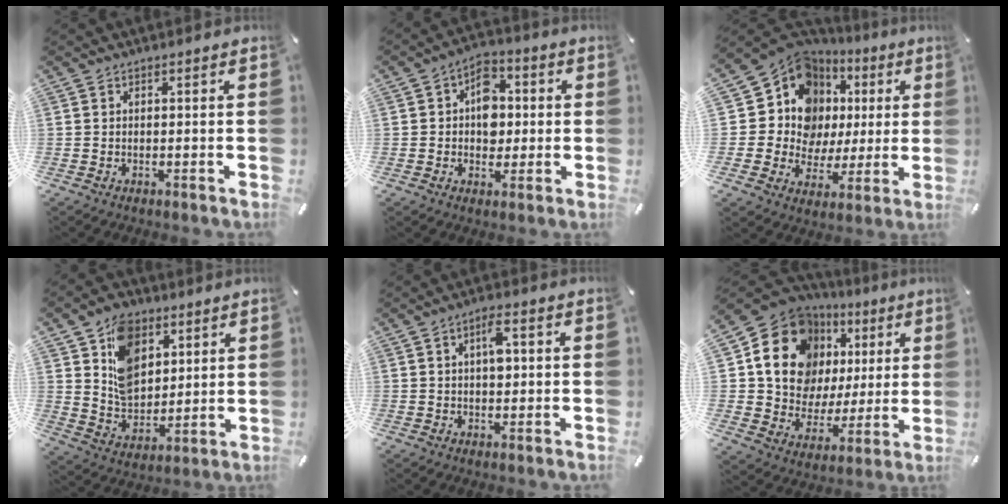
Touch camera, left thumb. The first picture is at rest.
{"total": 8.3, "force": [0.3, 6.7, 4.9], "torque": [-0.060, 0.007, 0.005]}
{"total": 12.9, "force": [5.2, 11.2, 3.7], "torque": [-0.060, -0.071, 0.106]}
{"total": 12.0, "force": [5.6, 9.1, 5.5], "torque": [-0.101, -0.014, 0.111]}
{"total": 4.9, "force": [1.0, 2.4, 4.1], "torque": [-0.060, 0.000, 0.010]}
{"total": 18.6, "force": [6.7, 14.9, 8.8], "torque": [-0.148, -0.040, 0.128]}